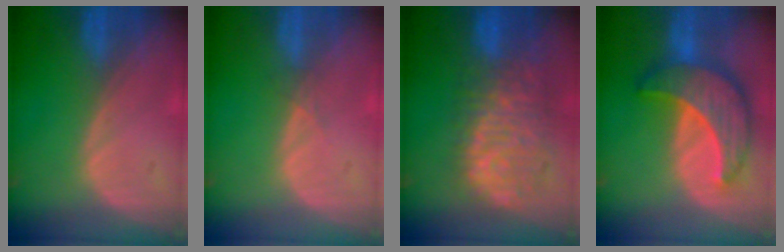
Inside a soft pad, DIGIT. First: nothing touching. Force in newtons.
{"total": 0.7, "press": 0.7, "slide": 0.2}
{"total": 11.8, "press": 9.8, "slide": 6.6}
{"total": 10.0, "press": 10.0, "slide": 0.8}